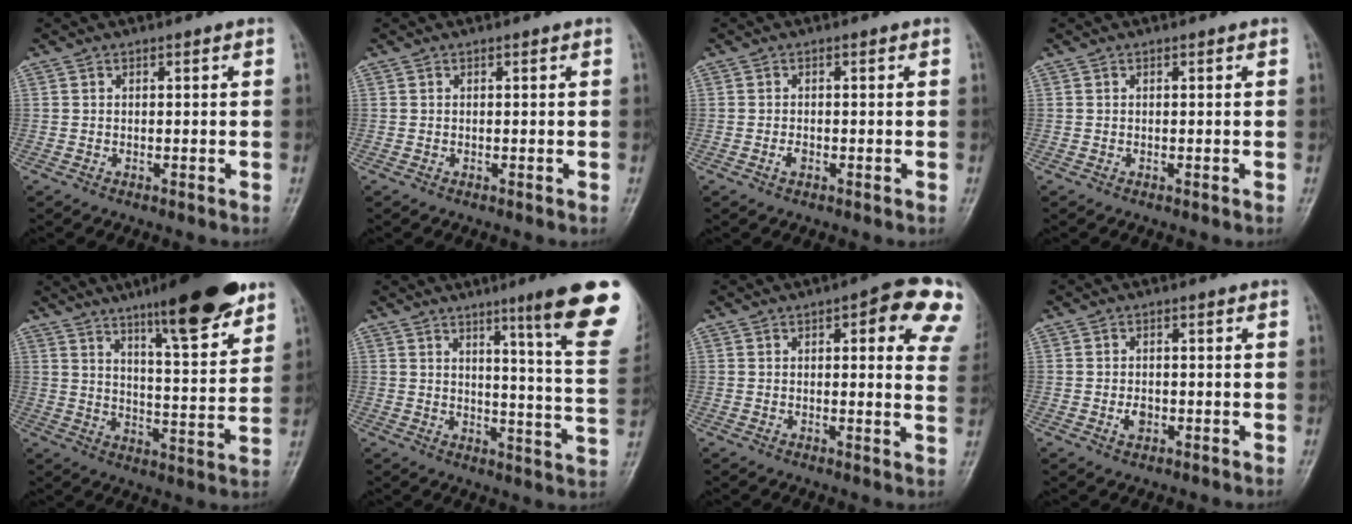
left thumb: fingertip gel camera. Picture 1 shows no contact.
{"total": 0.0}
{"total": 1.1, "force": [-0.4, 0.6, 0.8], "torque": [-0.014, 0.000, -0.007]}
{"total": 0.0}
{"total": 17.0, "force": [11.5, 3.3, 12.1], "torque": [-0.153, -0.063, 0.176]}
{"total": 17.1, "force": [10.1, 0.6, 13.8], "torque": [-0.157, -0.061, 0.125]}
{"total": 13.3, "force": [5.9, 4.1, 11.2], "torque": [-0.098, -0.017, 0.055]}
{"total": 2.0, "force": [-0.4, 1.5, 1.4], "torque": [-0.018, 0.001, -0.005]}